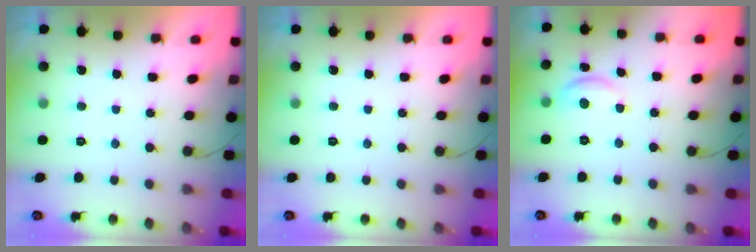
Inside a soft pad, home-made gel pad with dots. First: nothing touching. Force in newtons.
{"total": 0.0}
{"total": 6.9, "press": 6.8, "slide": 0.4}